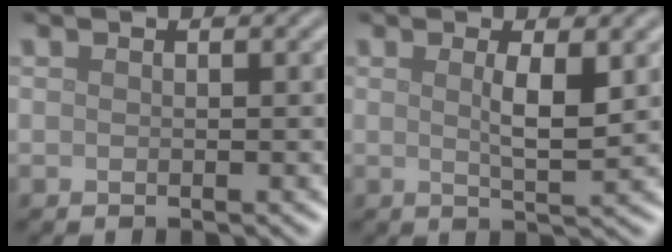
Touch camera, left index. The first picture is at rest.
{"total": 2.8, "force": [0.8, 0.5, 2.7], "torque": [-0.047, -0.004, 0.014]}